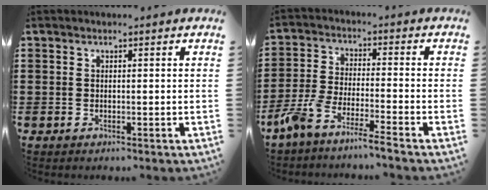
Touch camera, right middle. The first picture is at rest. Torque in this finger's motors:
{"motor_torque": [0.74, -0.73, 0.23, 0.12]}